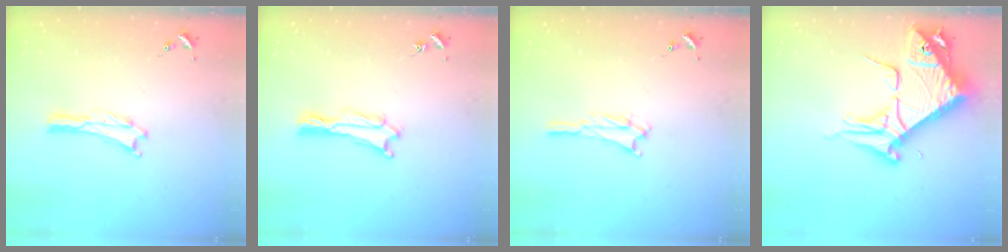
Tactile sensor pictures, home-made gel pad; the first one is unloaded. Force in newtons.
{"total": 1.0, "press": 1.0, "slide": 0.1}
{"total": 1.5, "press": 1.5, "slide": 0.3}
{"total": 9.0, "press": 8.9, "slide": 1.2}